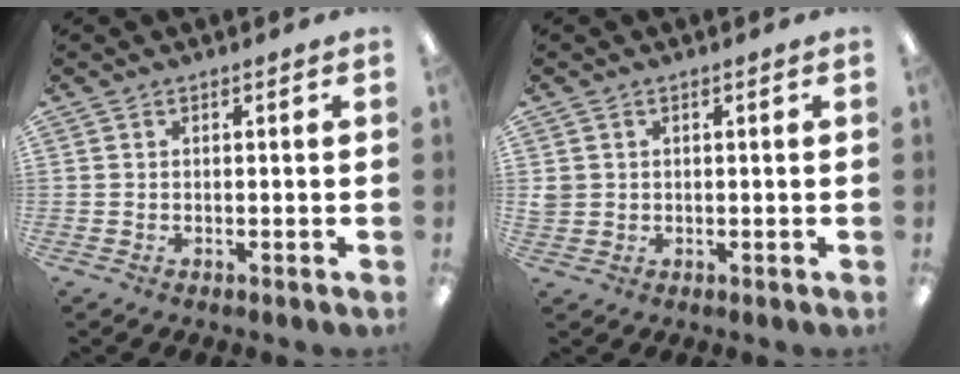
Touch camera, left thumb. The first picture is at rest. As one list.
[{"total": 1.9, "force": [0.6, 1.8, 0.2], "torque": [-0.008, 0.003, 0.010]}]